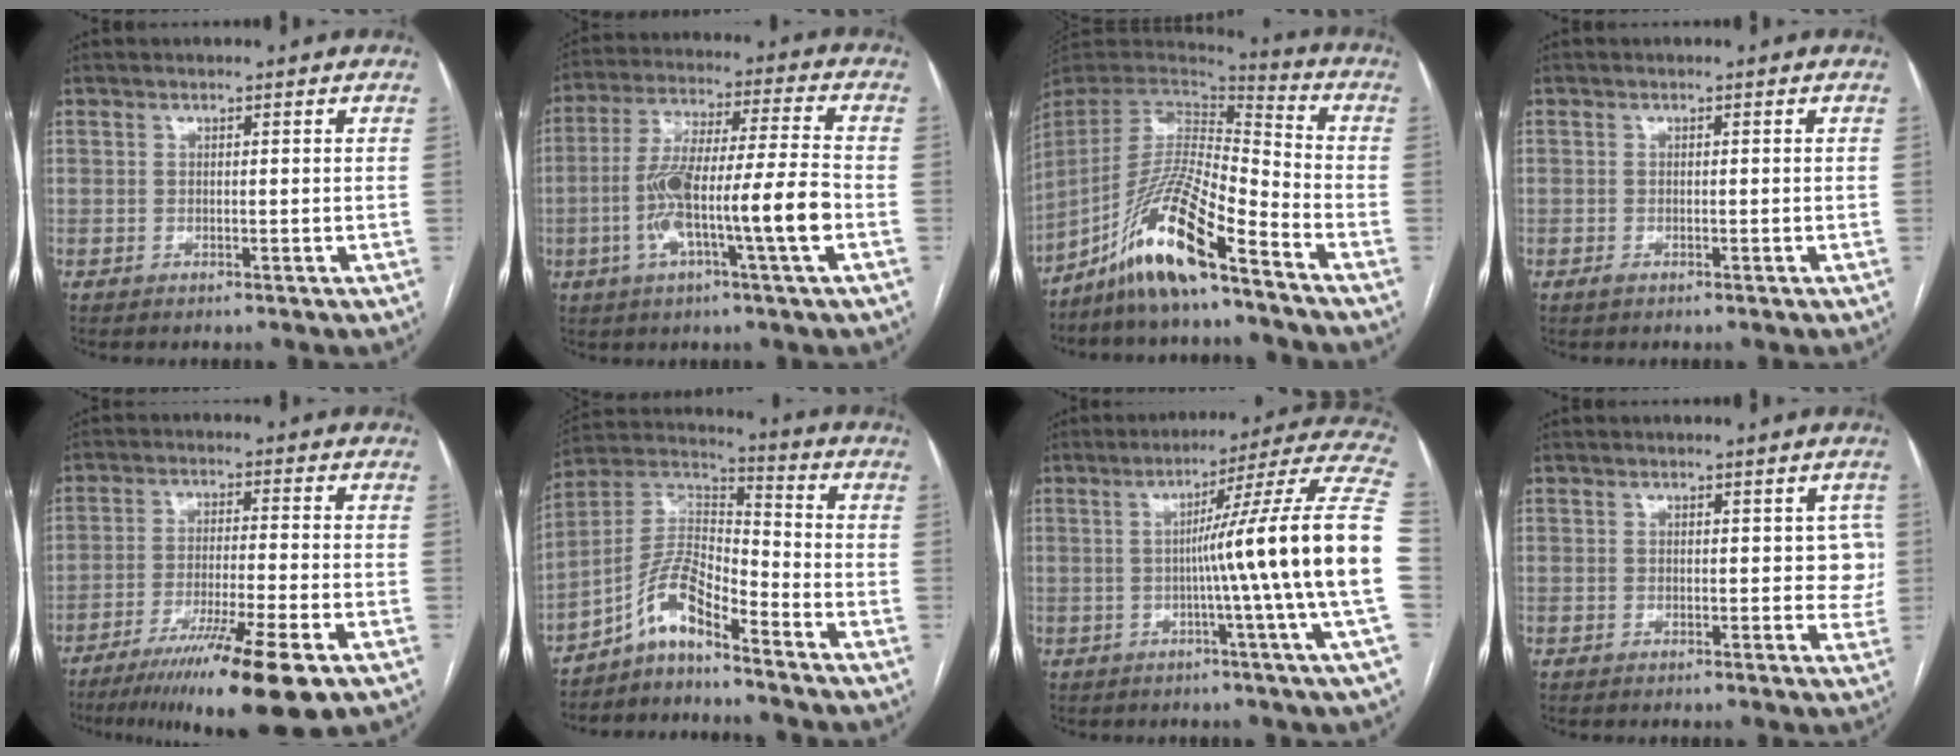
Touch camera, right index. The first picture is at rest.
{"total": 14.4, "force": [-3.9, 0.6, 13.8], "torque": [-0.259, 0.011, -0.071]}
{"total": 15.1, "force": [-10.3, 1.5, 11.0], "torque": [-0.217, -0.001, -0.193]}
{"total": 0.7, "force": [-0.4, 0.5, 0.4], "torque": [-0.002, 0.002, -0.006]}
{"total": 15.1, "force": [-9.6, 0.0, 11.7], "torque": [-0.175, -0.040, -0.156]}
{"total": 8.8, "force": [-6.2, 2.3, 5.9], "torque": [-0.123, 0.027, -0.123]}
{"total": 19.2, "force": [-1.7, -3.3, 18.8], "torque": [-0.219, 0.006, -0.042]}
{"total": 3.3, "force": [0.8, 2.1, 2.5], "torque": [-0.009, 0.007, 0.007]}